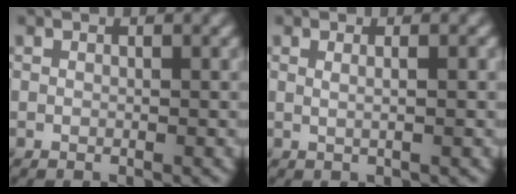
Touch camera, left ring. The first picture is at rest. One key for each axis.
{"total": 2.1, "fx": 0.5, "fy": 0.9, "fz": 1.8, "tx": -0.012, "ty": 0.000, "tz": -0.011}